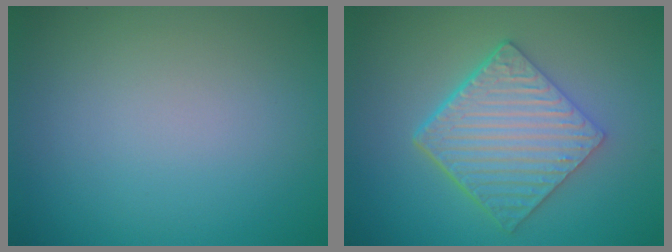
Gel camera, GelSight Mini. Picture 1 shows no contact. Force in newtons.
{"total": 6.5, "press": 4.5, "slide": 4.7}